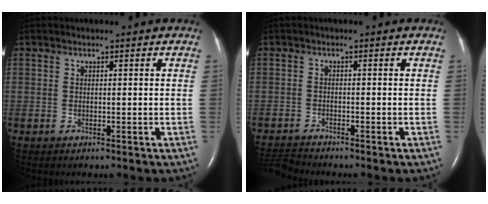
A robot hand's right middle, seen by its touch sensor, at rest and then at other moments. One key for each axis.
{"total": 3.3, "fx": -3.3, "fy": -0.3, "fz": -0.1, "tx": 0.001, "ty": -0.020, "tz": -0.060}